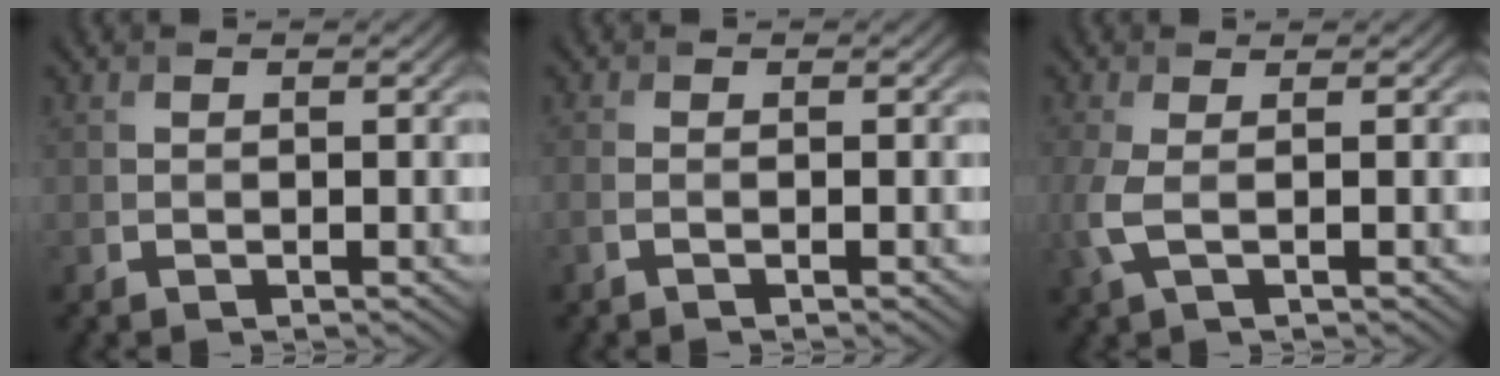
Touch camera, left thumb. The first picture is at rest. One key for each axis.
{"total": 1.5, "fx": -0.5, "fy": 0.3, "fz": 1.3, "tx": -0.028, "ty": 0.001, "tz": -0.016}
{"total": 3.8, "fx": -0.2, "fy": 1.2, "fz": 3.6, "tx": -0.098, "ty": -0.001, "tz": -0.008}